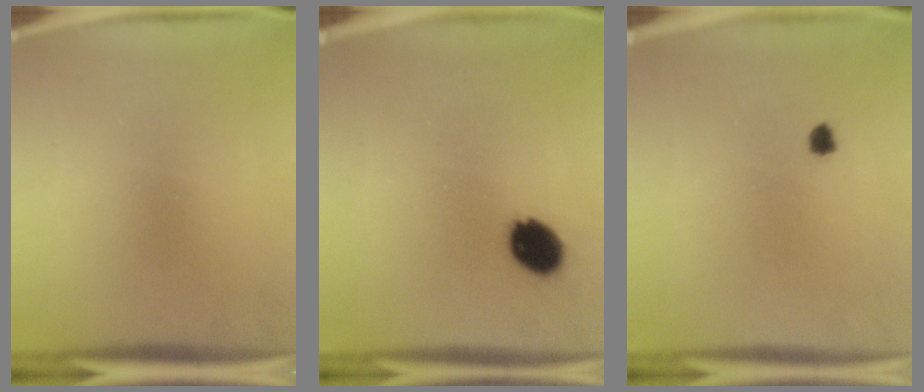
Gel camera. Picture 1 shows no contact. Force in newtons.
{"total": 8.0}
{"total": 1.1}